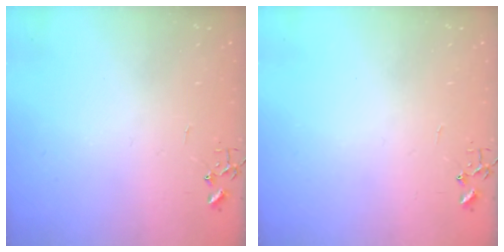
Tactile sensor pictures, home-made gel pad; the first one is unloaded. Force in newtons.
{"total": 0.0}